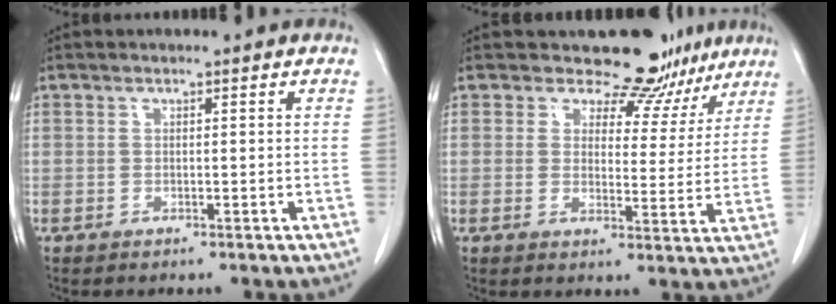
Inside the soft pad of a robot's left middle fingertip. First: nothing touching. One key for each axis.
{"total": 10.5, "fx": 9.1, "fy": 4.9, "fz": 1.6, "tx": 0.008, "ty": -0.013, "tz": 0.093}